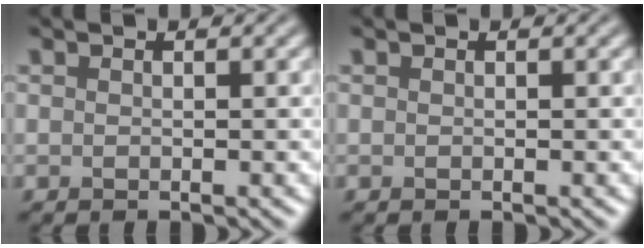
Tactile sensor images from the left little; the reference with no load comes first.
{"total": 0.0}